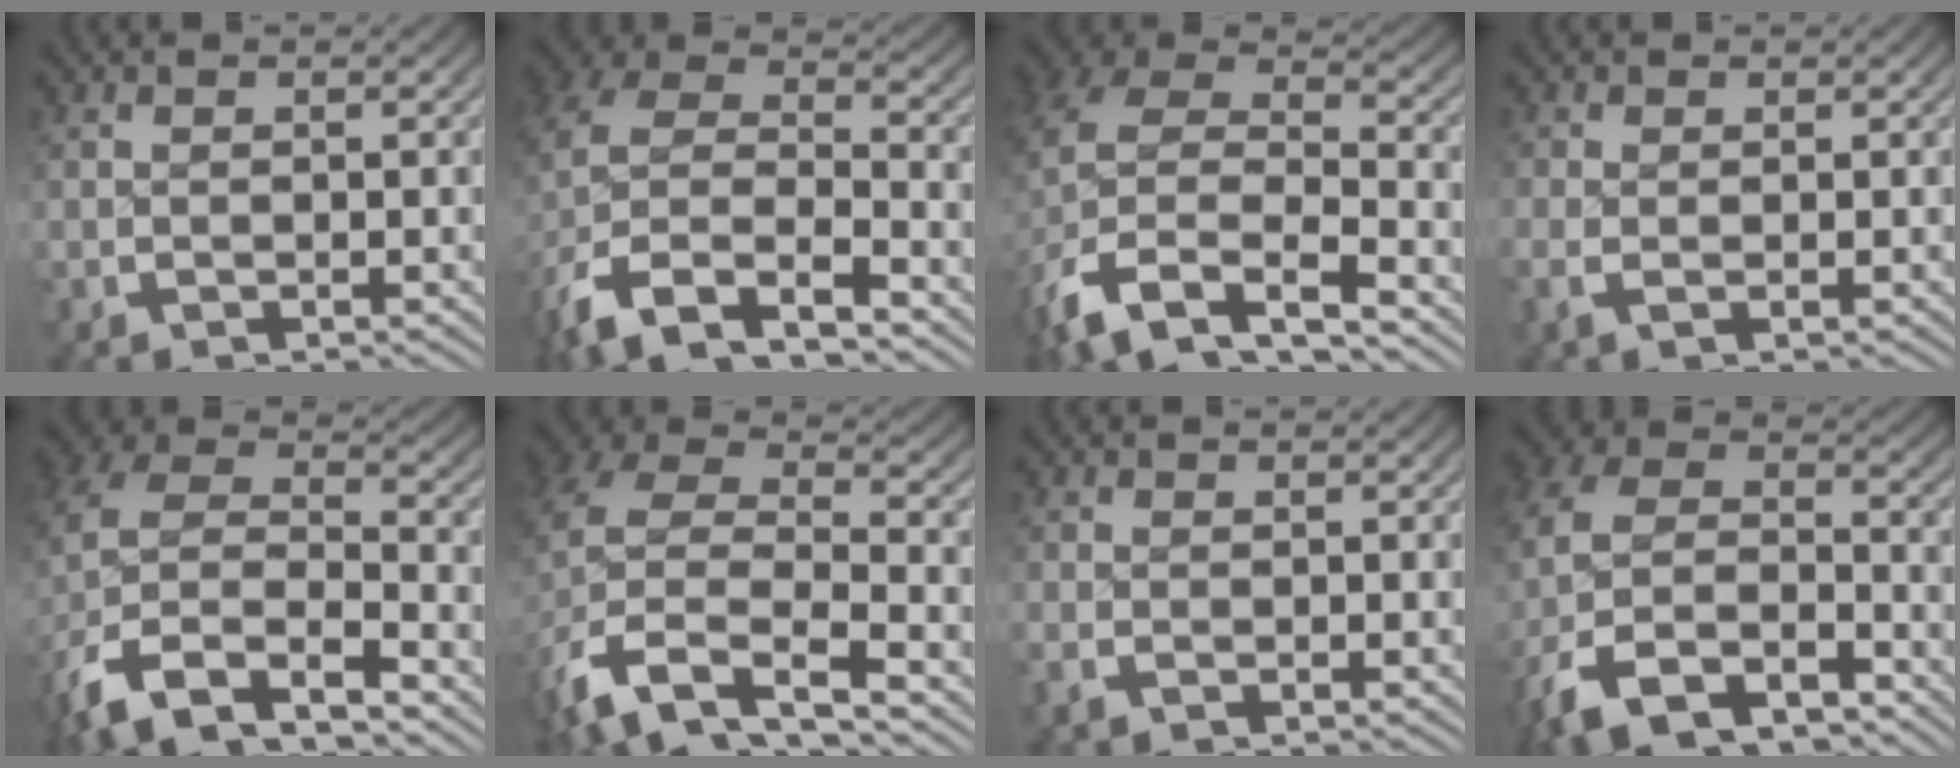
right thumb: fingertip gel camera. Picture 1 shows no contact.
{"total": 12.6, "force": [-2.0, 9.4, 8.2], "torque": [-0.201, -0.043, -0.022]}
{"total": 13.3, "force": [-1.9, 9.9, 8.7], "torque": [-0.206, -0.043, -0.021]}
{"total": 1.1, "force": [-0.2, 0.6, 0.9], "torque": [-0.025, -0.008, -0.003]}
{"total": 13.9, "force": [-2.7, 10.6, 8.6], "torque": [-0.211, -0.046, -0.036]}
{"total": 12.0, "force": [-1.7, 8.6, 8.2], "torque": [-0.195, -0.044, -0.014]}
{"total": 0.9, "force": [-0.7, 0.5, 0.3], "torque": [-0.006, -0.002, -0.017]}
{"total": 12.5, "force": [-3.8, 8.8, 8.1], "torque": [-0.199, -0.052, -0.051]}